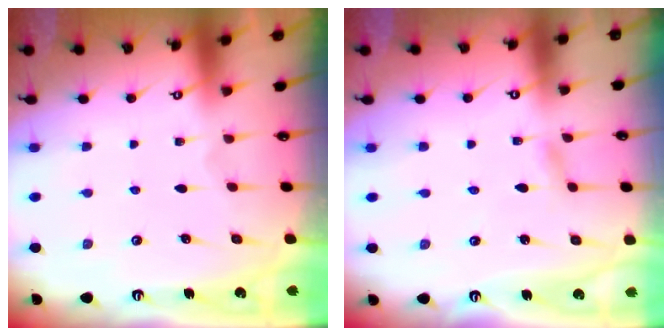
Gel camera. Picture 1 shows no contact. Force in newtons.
{"total": 1.6, "press": 1.6, "slide": 0.2}